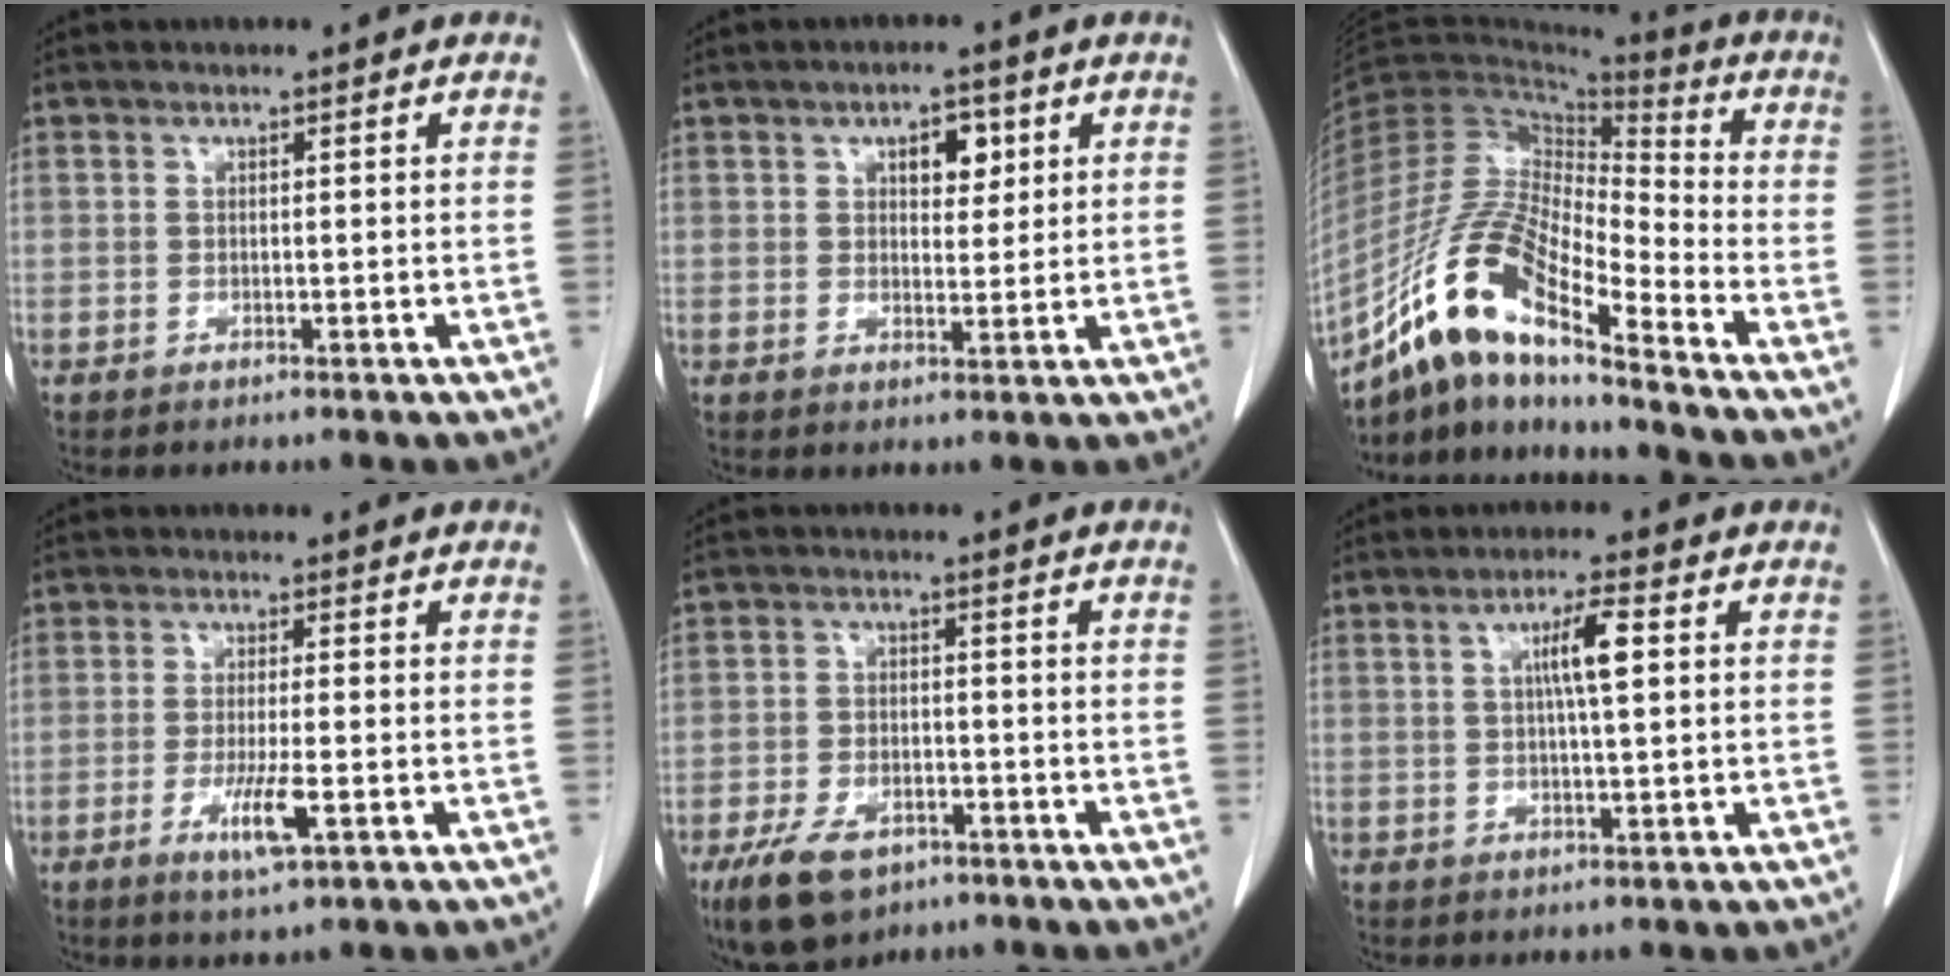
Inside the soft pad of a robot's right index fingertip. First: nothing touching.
{"total": 4.3, "force": [1.8, 2.3, 3.2], "torque": [-0.045, 0.006, 0.027]}
{"total": 16.4, "force": [-11.2, 2.8, 11.7], "torque": [-0.236, -0.002, -0.205]}
{"total": 5.5, "force": [-2.1, 0.3, 5.0], "torque": [-0.096, -0.012, -0.035]}
{"total": 8.6, "force": [-5.3, 4.6, 4.9], "torque": [-0.096, -0.006, -0.085]}
{"total": 5.1, "force": [1.2, 0.3, 5.0], "torque": [-0.089, 0.004, 0.019]}